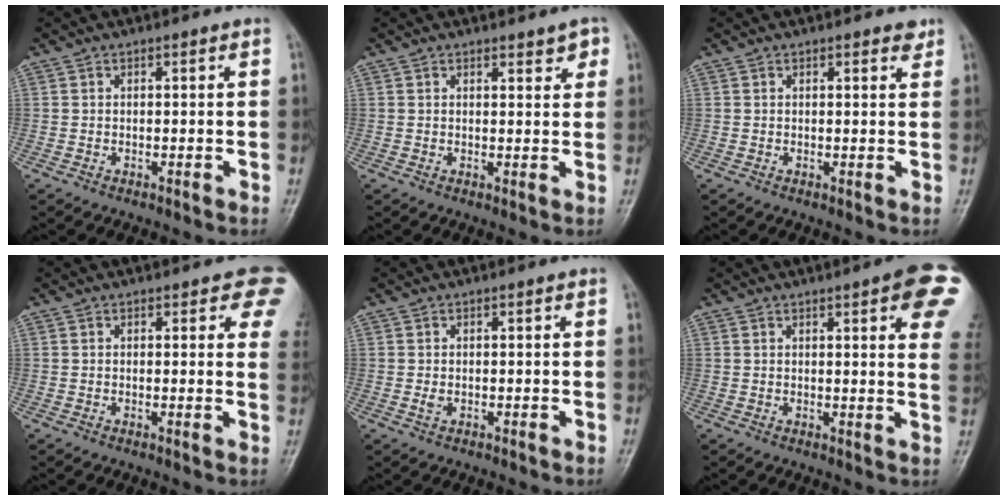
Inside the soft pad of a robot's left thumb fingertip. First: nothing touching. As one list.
[{"total": 2.8, "force": [1.8, 1.2, 1.7], "torque": [-0.007, -0.008, 0.022]}, {"total": 1.9, "force": [1.5, 0.8, 1.0], "torque": [-0.003, -0.006, 0.015]}, {"total": 6.6, "force": [3.7, 2.7, 4.7], "torque": [-0.016, -0.010, 0.030]}, {"total": 1.2, "force": [0.1, 0.9, 0.8], "torque": [-0.012, 0.000, 0.002]}, {"total": 12.8, "force": [5.4, 3.0, 11.2], "torque": [-0.109, -0.015, 0.056]}]